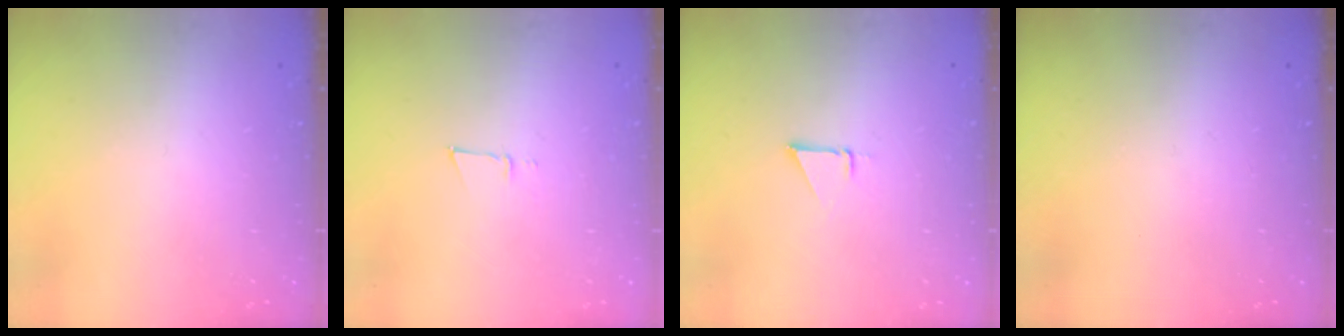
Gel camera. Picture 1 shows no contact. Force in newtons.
{"total": 3.8, "press": 3.7, "slide": 1.0}
{"total": 1.5, "press": 1.5, "slide": 0.0}
{"total": 0.0}